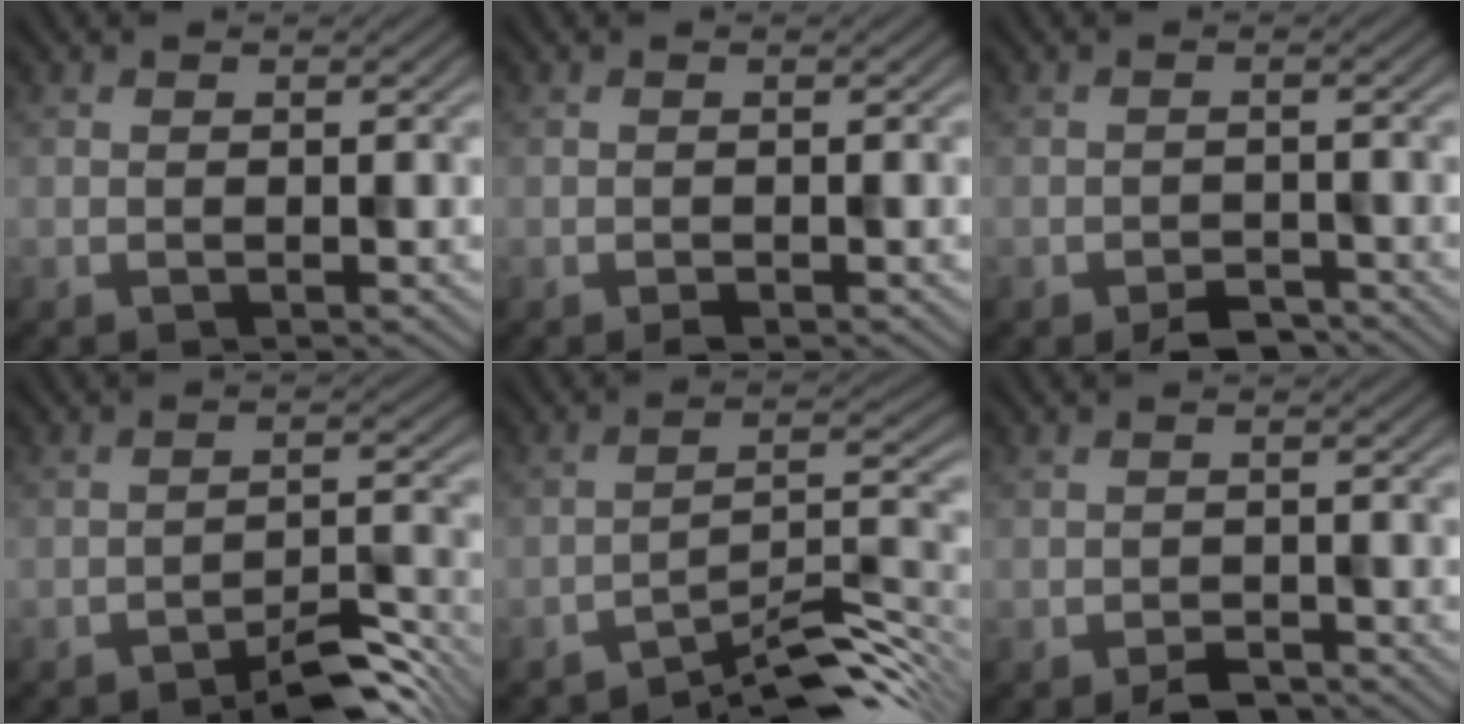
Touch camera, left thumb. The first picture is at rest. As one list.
[{"total": 0.8, "force": [-0.6, 0.3, 0.4], "torque": [-0.006, -0.001, -0.008]}, {"total": 3.4, "force": [-2.6, 1.4, 1.5], "torque": [-0.025, -0.004, -0.045]}, {"total": 5.4, "force": [-4.1, 1.4, 3.2], "torque": [-0.041, 0.010, -0.064]}, {"total": 8.3, "force": [-6.7, 1.6, 4.7], "torque": [-0.069, 0.011, -0.119]}, {"total": 2.8, "force": [-2.2, 1.1, 1.4], "torque": [-0.021, -0.002, -0.039]}]